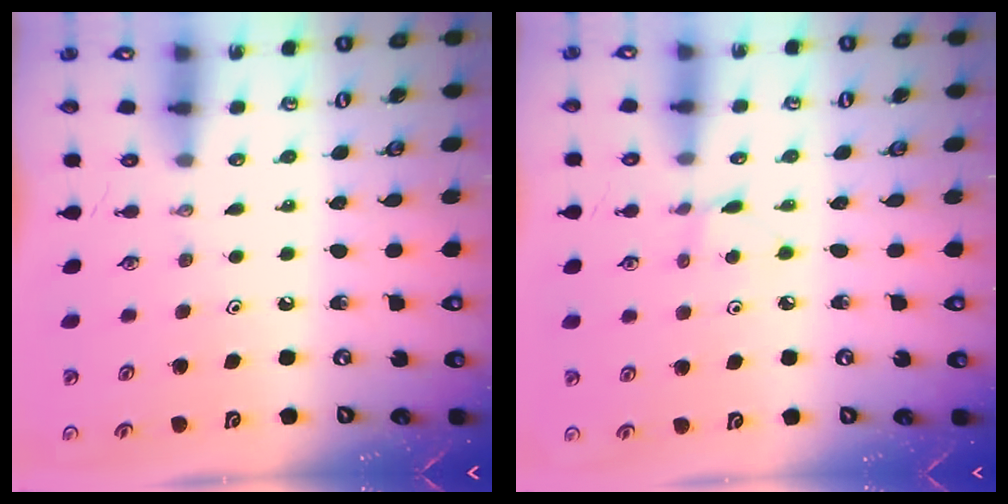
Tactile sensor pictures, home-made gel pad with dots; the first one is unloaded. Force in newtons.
{"total": 1.9, "press": 1.9, "slide": 0.3}